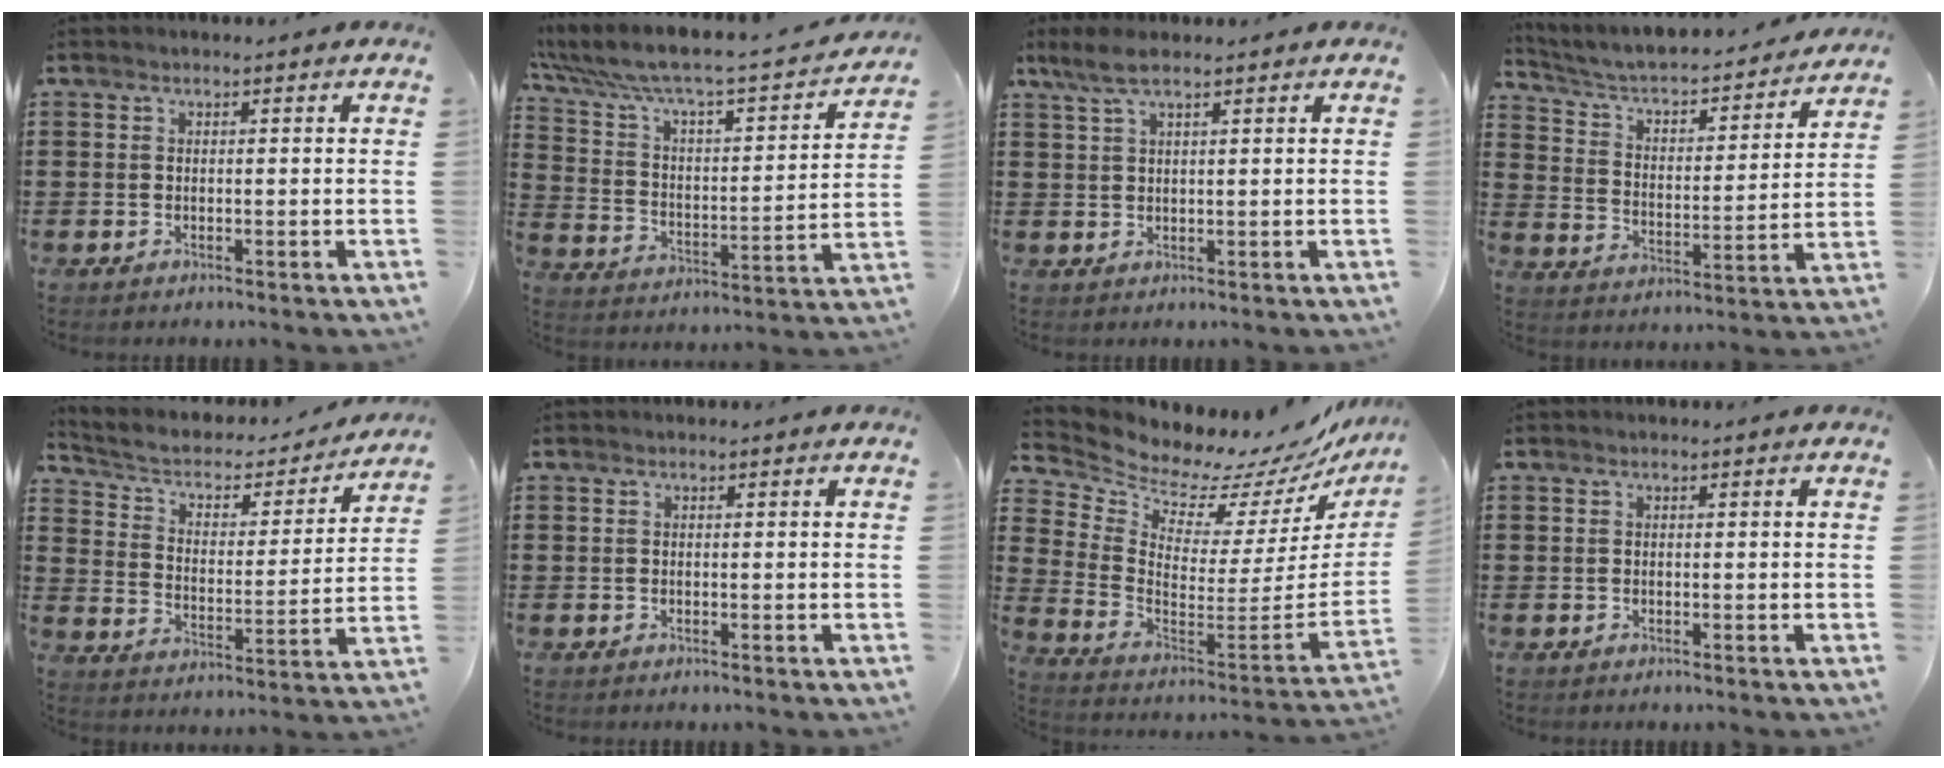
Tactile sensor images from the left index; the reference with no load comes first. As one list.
[{"total": 5.2, "force": [4.3, 1.4, 2.6], "torque": [-0.075, -0.040, 0.065]}, {"total": 3.7, "force": [2.3, 0.8, 2.8], "torque": [-0.058, 0.003, 0.043]}, {"total": 4.5, "force": [3.9, 1.2, 1.9], "torque": [-0.057, -0.033, 0.058]}, {"total": 3.9, "force": [2.9, 2.1, 1.6], "torque": [-0.049, -0.019, 0.039]}, {"total": 0.0}, {"total": 7.0, "force": [6.7, 1.9, 0.7], "torque": [-0.046, -0.082, 0.108]}, {"total": 0.0}]